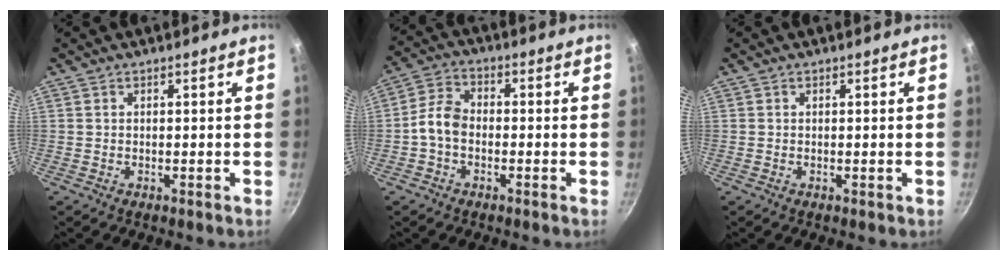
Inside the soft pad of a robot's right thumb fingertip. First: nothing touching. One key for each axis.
{"total": 5.9, "fx": -1.4, "fy": 4.1, "fz": 4.0, "tx": -0.072, "ty": 0.030, "tz": -0.040}
{"total": 0.0}